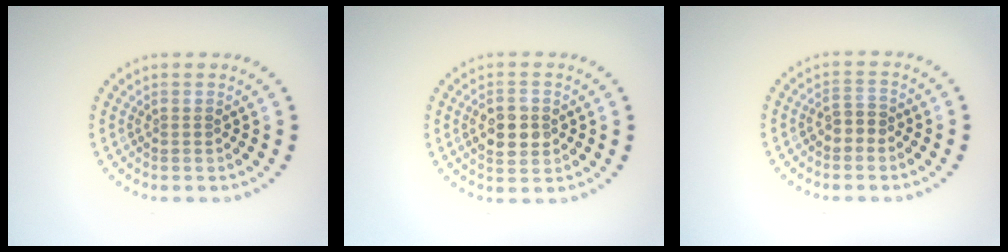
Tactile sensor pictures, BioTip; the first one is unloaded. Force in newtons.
{"total": 3.4, "press": 3.4, "slide": 0.2}
{"total": 1.6, "press": 1.5, "slide": 0.5}